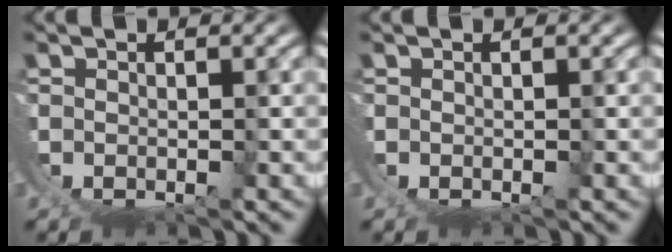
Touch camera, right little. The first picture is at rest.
{"total": 0.0}